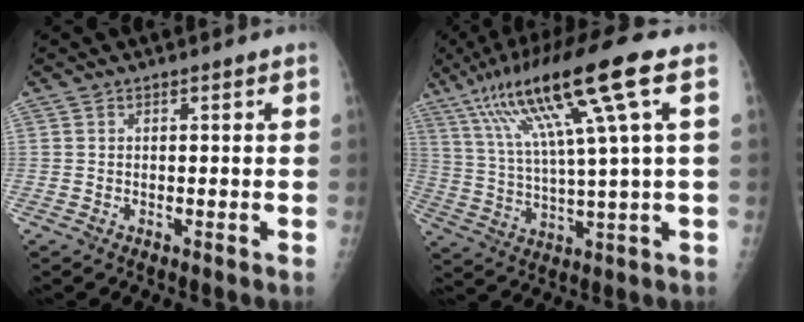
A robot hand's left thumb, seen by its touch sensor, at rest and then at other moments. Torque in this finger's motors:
{"motor_torque": [0.99, 0.57, 1.86, -0.95, 0.62]}